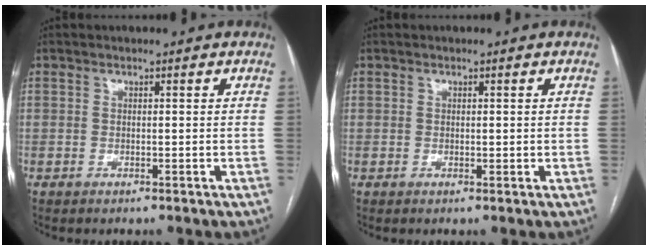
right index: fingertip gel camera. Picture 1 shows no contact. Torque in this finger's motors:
{"motor_torque": [-0.48, 0.83, -0.02, 0.02]}